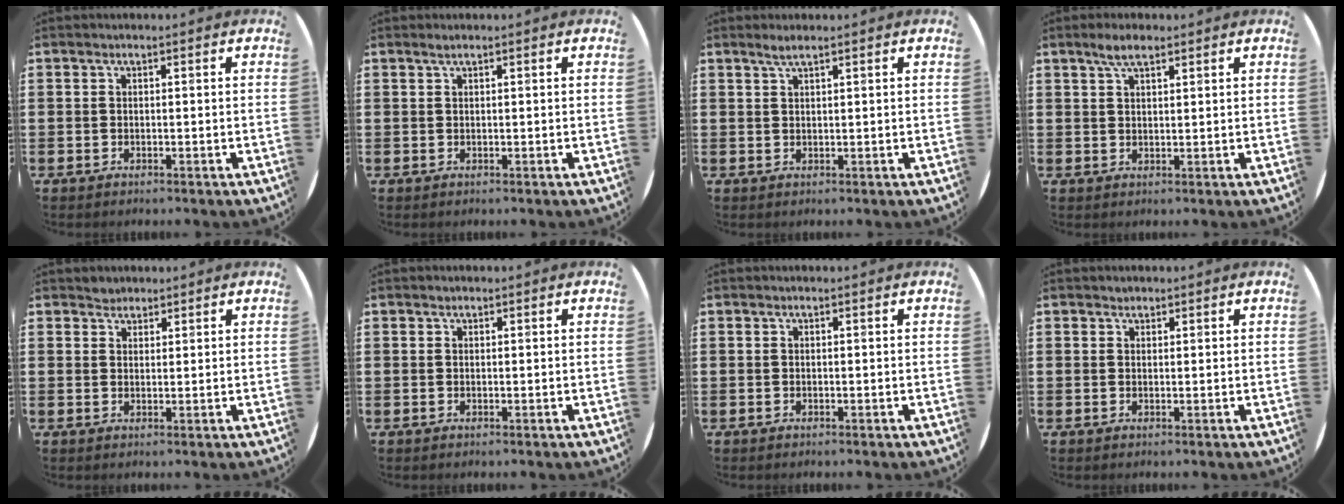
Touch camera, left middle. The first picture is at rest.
{"total": 0.6, "force": [0.4, 0.0, 0.4], "torque": [-0.006, 0.001, 0.007]}
{"total": 1.7, "force": [1.3, 0.0, 1.0], "torque": [-0.020, 0.004, 0.022]}
{"total": 3.3, "force": [2.3, 1.0, 2.1], "torque": [-0.036, 0.003, 0.039]}
{"total": 1.7, "force": [1.6, 0.6, -0.2], "torque": [0.011, 0.000, 0.030]}
{"total": 0.0}
{"total": 0.0}
{"total": 0.7, "force": [0.6, 0.4, 0.0], "torque": [0.009, 0.000, 0.010]}